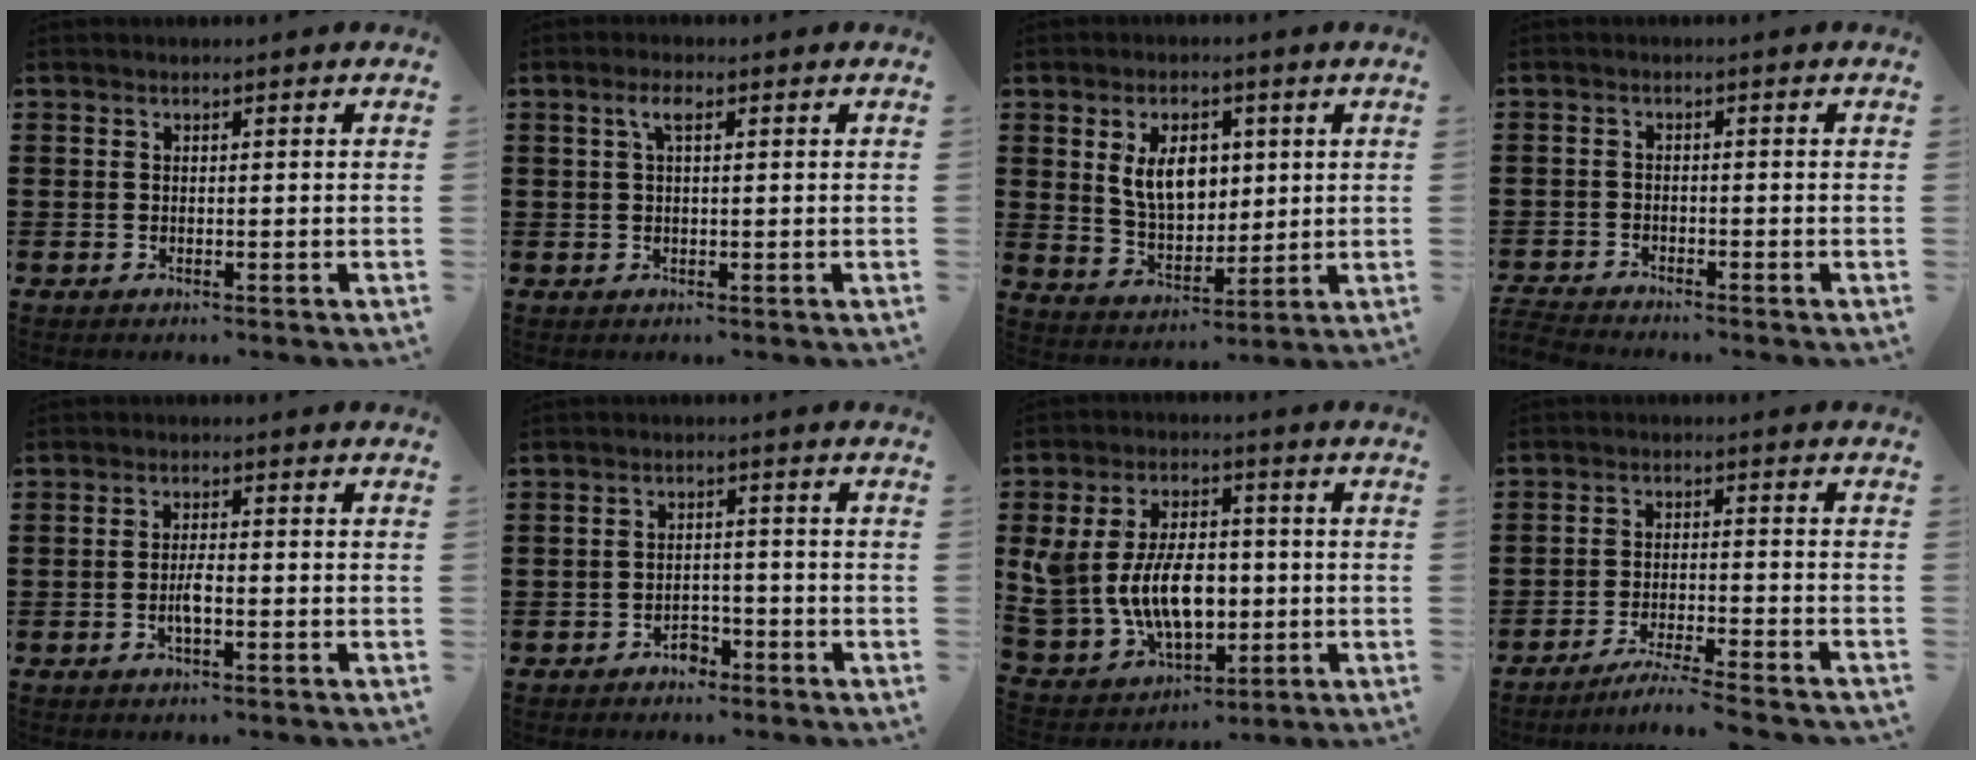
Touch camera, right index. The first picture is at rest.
{"total": 2.4, "force": [0.8, 0.8, 2.1], "torque": [-0.047, 0.007, 0.013]}
{"total": 8.1, "force": [2.2, 4.9, 6.1], "torque": [-0.116, 0.009, 0.036]}
{"total": 2.3, "force": [-2.3, 0.0, 0.0], "torque": [-0.006, -0.002, -0.049]}
{"total": 2.5, "force": [-0.9, 0.5, 2.3], "torque": [-0.048, 0.000, -0.018]}
{"total": 2.6, "force": [-2.2, 1.2, 0.9], "torque": [-0.021, 0.000, -0.043]}
{"total": 11.1, "force": [-0.5, 7.4, 8.3], "torque": [-0.179, 0.001, -0.012]}
{"total": 4.5, "force": [-4.2, -0.6, 1.5], "torque": [-0.034, -0.012, -0.084]}